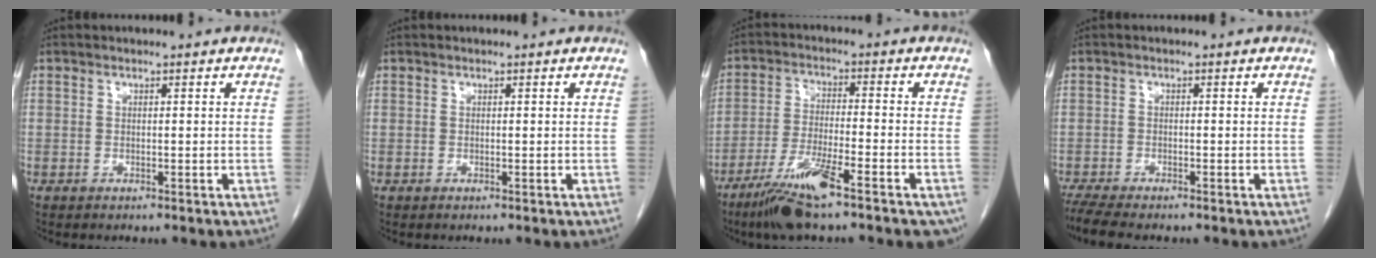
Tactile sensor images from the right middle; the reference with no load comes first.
{"total": 0.0}
{"total": 12.0, "force": [-7.7, 1.2, 9.2], "torque": [-0.155, -0.021, -0.132]}
{"total": 5.3, "force": [-4.5, 0.6, 2.7], "torque": [-0.051, -0.014, -0.076]}